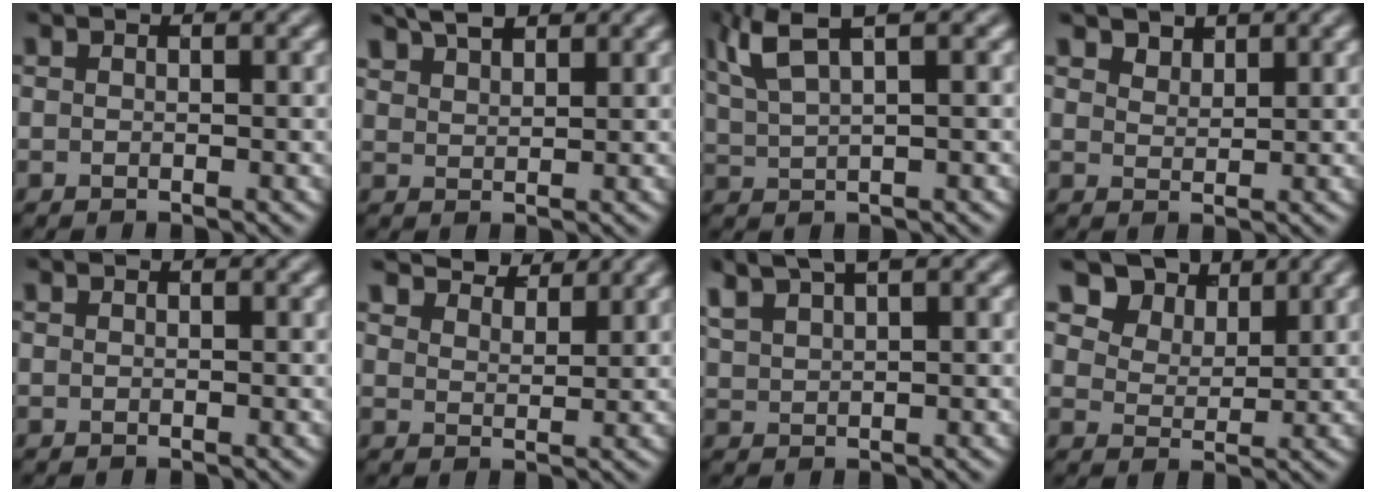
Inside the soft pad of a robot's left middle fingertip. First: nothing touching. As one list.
[{"total": 3.7, "force": [3.2, 1.2, 1.6], "torque": [-0.030, 0.011, 0.057]}, {"total": 4.6, "force": [2.8, 1.1, 3.4], "torque": [-0.073, 0.016, 0.059]}, {"total": 1.7, "force": [1.5, 0.6, 0.3], "torque": [-0.010, -0.002, 0.032]}, {"total": 0.0}, {"total": 5.1, "force": [4.9, 0.9, 1.2], "torque": [-0.032, -0.001, 0.084]}, {"total": 4.0, "force": [3.1, 0.8, 2.3], "torque": [-0.050, 0.017, 0.064]}, {"total": 6.1, "force": [4.6, 3.4, 2.1], "torque": [-0.061, -0.014, 0.087]}]